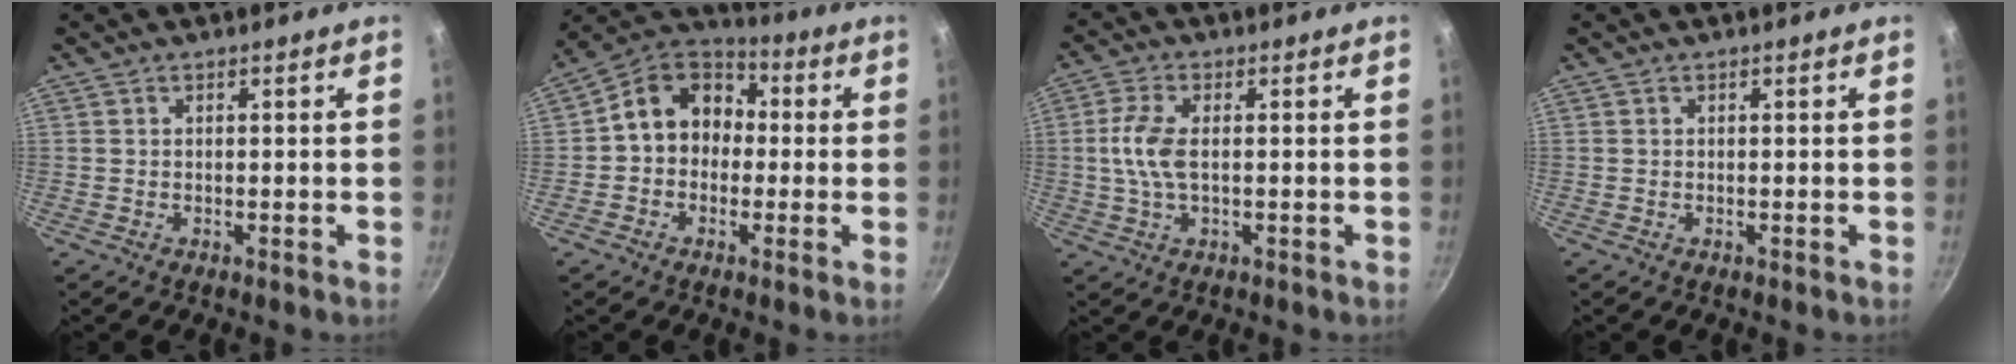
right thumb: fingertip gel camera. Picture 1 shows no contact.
{"total": 12.0, "force": [0.3, 9.9, 6.8], "torque": [-0.072, 0.039, -0.019]}
{"total": 6.6, "force": [0.2, 3.2, 5.8], "torque": [-0.130, 0.007, 0.001]}
{"total": 0.0}